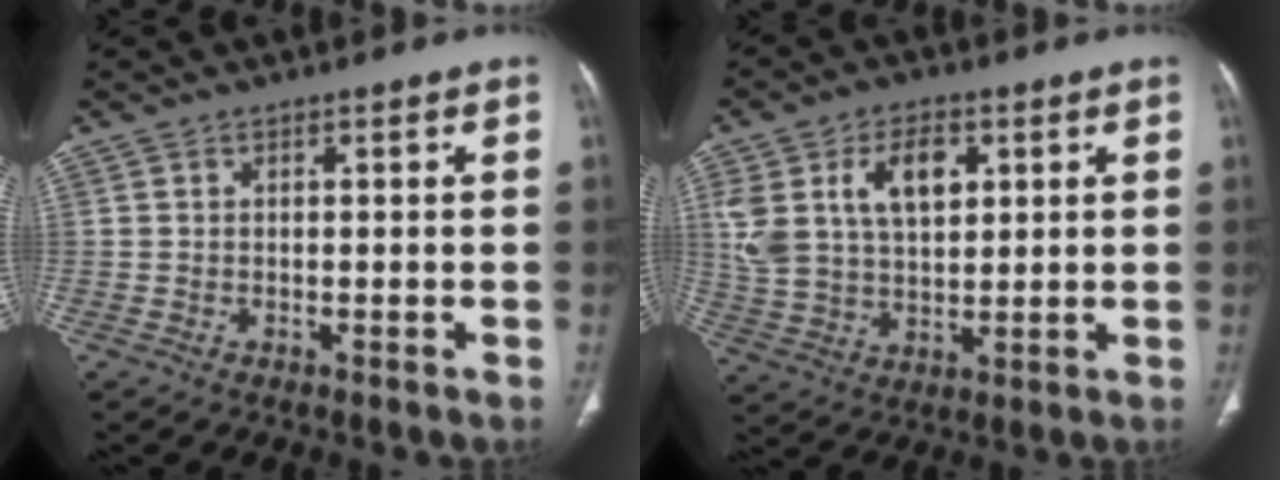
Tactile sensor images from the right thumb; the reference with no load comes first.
{"total": 13.4, "force": [4.6, 8.2, 9.6], "torque": [-0.167, -0.004, 0.096]}